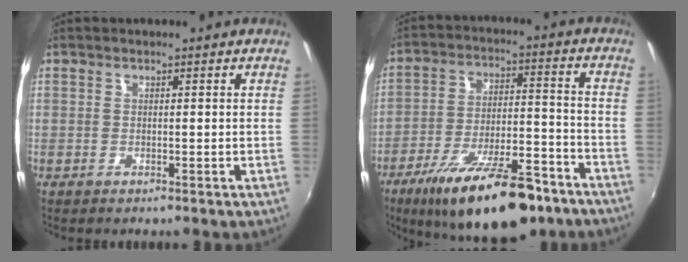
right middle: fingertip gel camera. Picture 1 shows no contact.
{"total": 21.0, "force": [-14.8, 6.8, 13.2], "torque": [-0.224, -0.017, -0.218]}